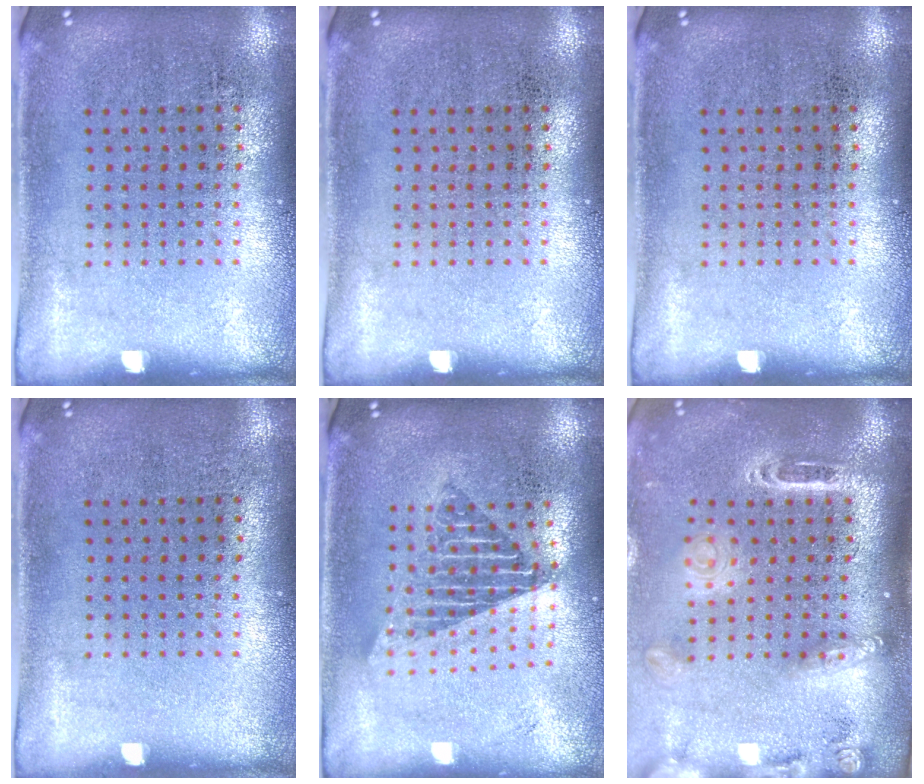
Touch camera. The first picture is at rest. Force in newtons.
{"total": 0.0}
{"total": 0.0}
{"total": 0.0}
{"total": 1.7, "press": 1.3, "slide": 1.0}
{"total": 2.5, "press": 1.8, "slide": 1.7}